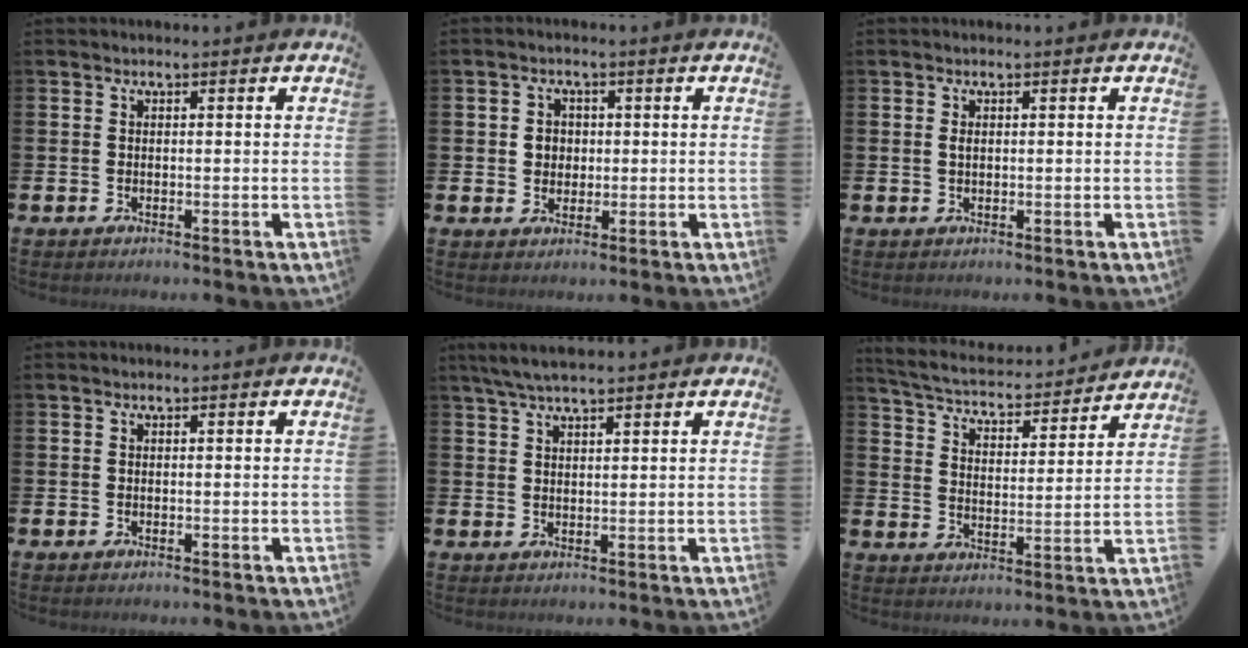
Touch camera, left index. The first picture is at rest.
{"total": 2.6, "force": [0.7, 2.5, 0.6], "torque": [-0.005, 0.005, 0.005]}
{"total": 0.7, "force": [0.2, 0.4, 0.6], "torque": [0.004, -0.003, -0.001]}
{"total": 0.0}
{"total": 4.3, "force": [3.8, 0.7, 2.0], "torque": [-0.042, -0.005, 0.068]}
{"total": 4.7, "force": [4.5, 1.0, 1.0], "torque": [-0.048, -0.042, 0.071]}